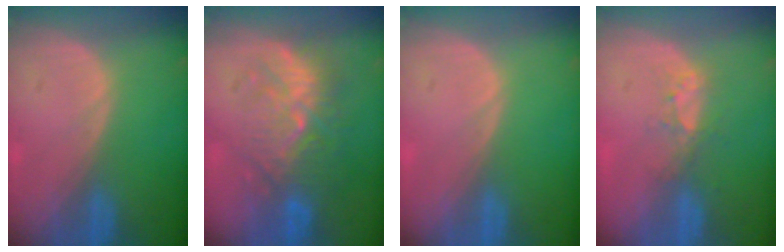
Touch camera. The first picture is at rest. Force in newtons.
{"total": 9.4, "press": 9.0, "slide": 2.7}
{"total": 0.0}
{"total": 3.3, "press": 2.8, "slide": 1.7}